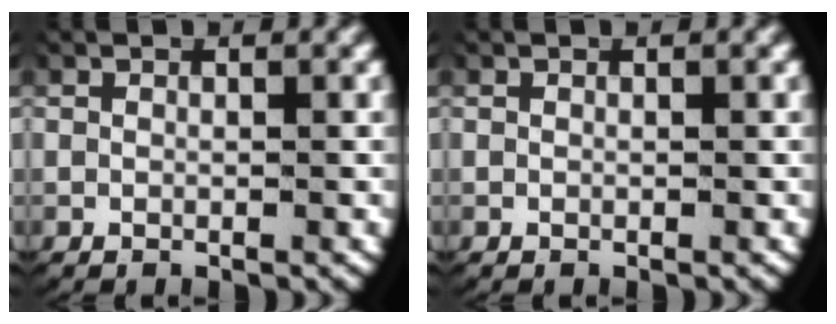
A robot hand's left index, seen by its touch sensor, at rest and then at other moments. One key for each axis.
{"total": 0.0}